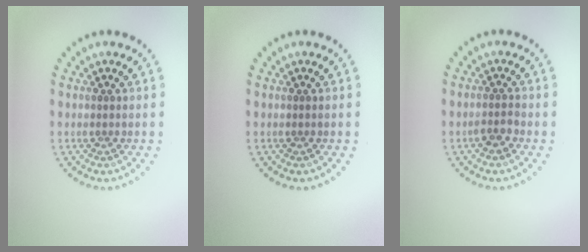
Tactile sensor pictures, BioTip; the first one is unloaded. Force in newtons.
{"total": 0.0}
{"total": 1.4, "press": 1.2, "slide": 0.8}